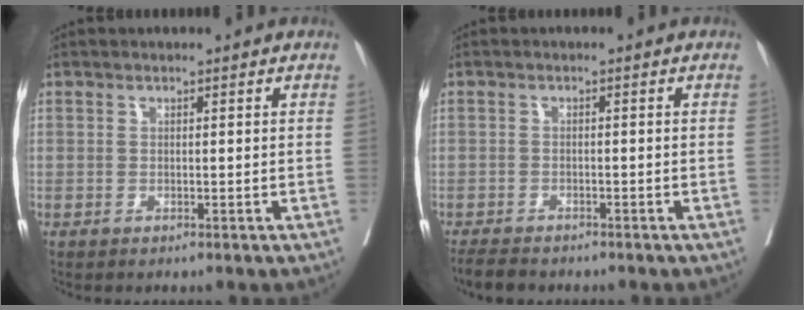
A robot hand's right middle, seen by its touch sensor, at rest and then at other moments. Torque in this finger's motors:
{"motor_torque": [0.01, -0.01, 0.00, 0.00]}